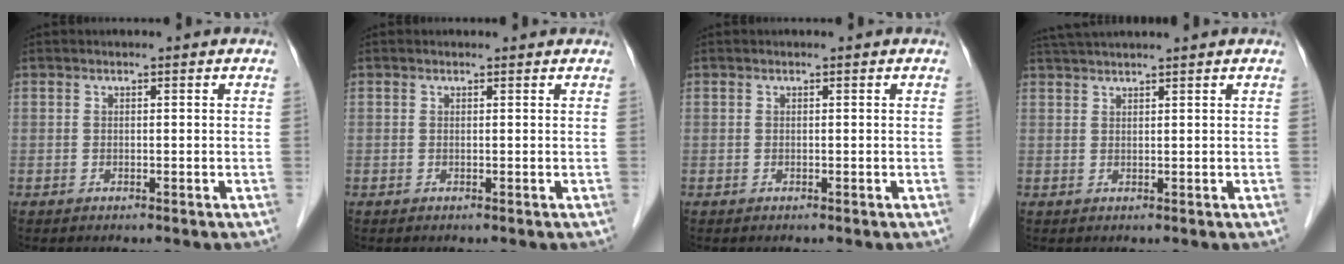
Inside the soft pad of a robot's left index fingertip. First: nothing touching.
{"total": 0.0}
{"total": 0.0}
{"total": 5.4, "force": [4.8, -0.9, 2.4], "torque": [-0.036, 0.035, 0.083]}